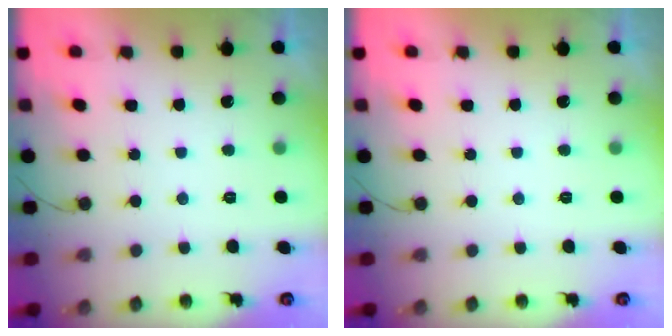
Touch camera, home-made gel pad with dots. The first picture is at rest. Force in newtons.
{"total": 0.0}